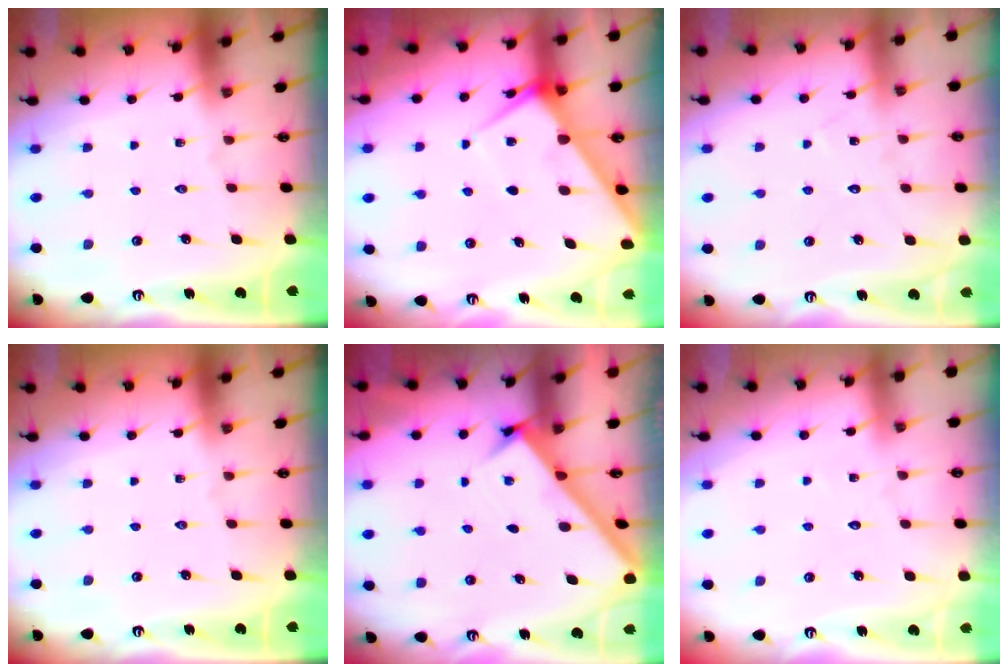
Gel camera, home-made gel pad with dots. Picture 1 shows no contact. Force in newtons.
{"total": 4.7, "press": 4.6, "slide": 0.5}
{"total": 6.4, "press": 6.4, "slide": 0.1}
{"total": 0.0}
{"total": 2.5, "press": 2.5, "slide": 0.3}
{"total": 2.6, "press": 2.5, "slide": 0.3}